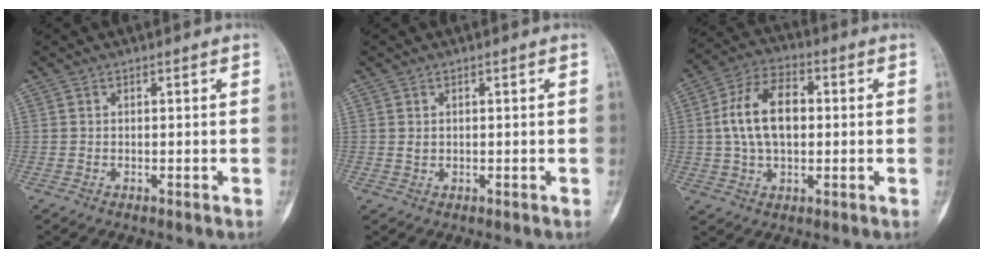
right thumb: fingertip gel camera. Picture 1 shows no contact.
{"total": 0.9, "force": [0.2, 0.7, 0.5], "torque": [-0.008, 0.000, 0.007]}
{"total": 12.5, "force": [1.0, 7.5, 9.9], "torque": [-0.172, 0.022, 0.013]}